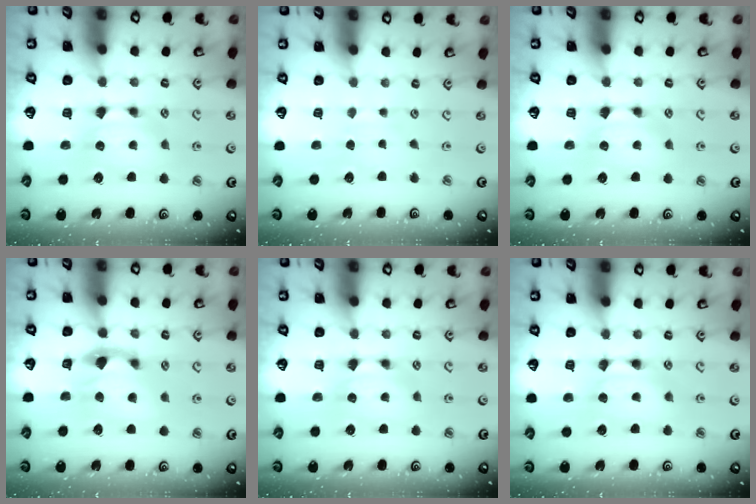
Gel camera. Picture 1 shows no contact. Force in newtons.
{"total": 2.9, "press": 2.8, "slide": 0.4}
{"total": 0.0}
{"total": 2.8, "press": 2.2, "slide": 1.7}
{"total": 0.0}
{"total": 1.5, "press": 1.5, "slide": 0.2}